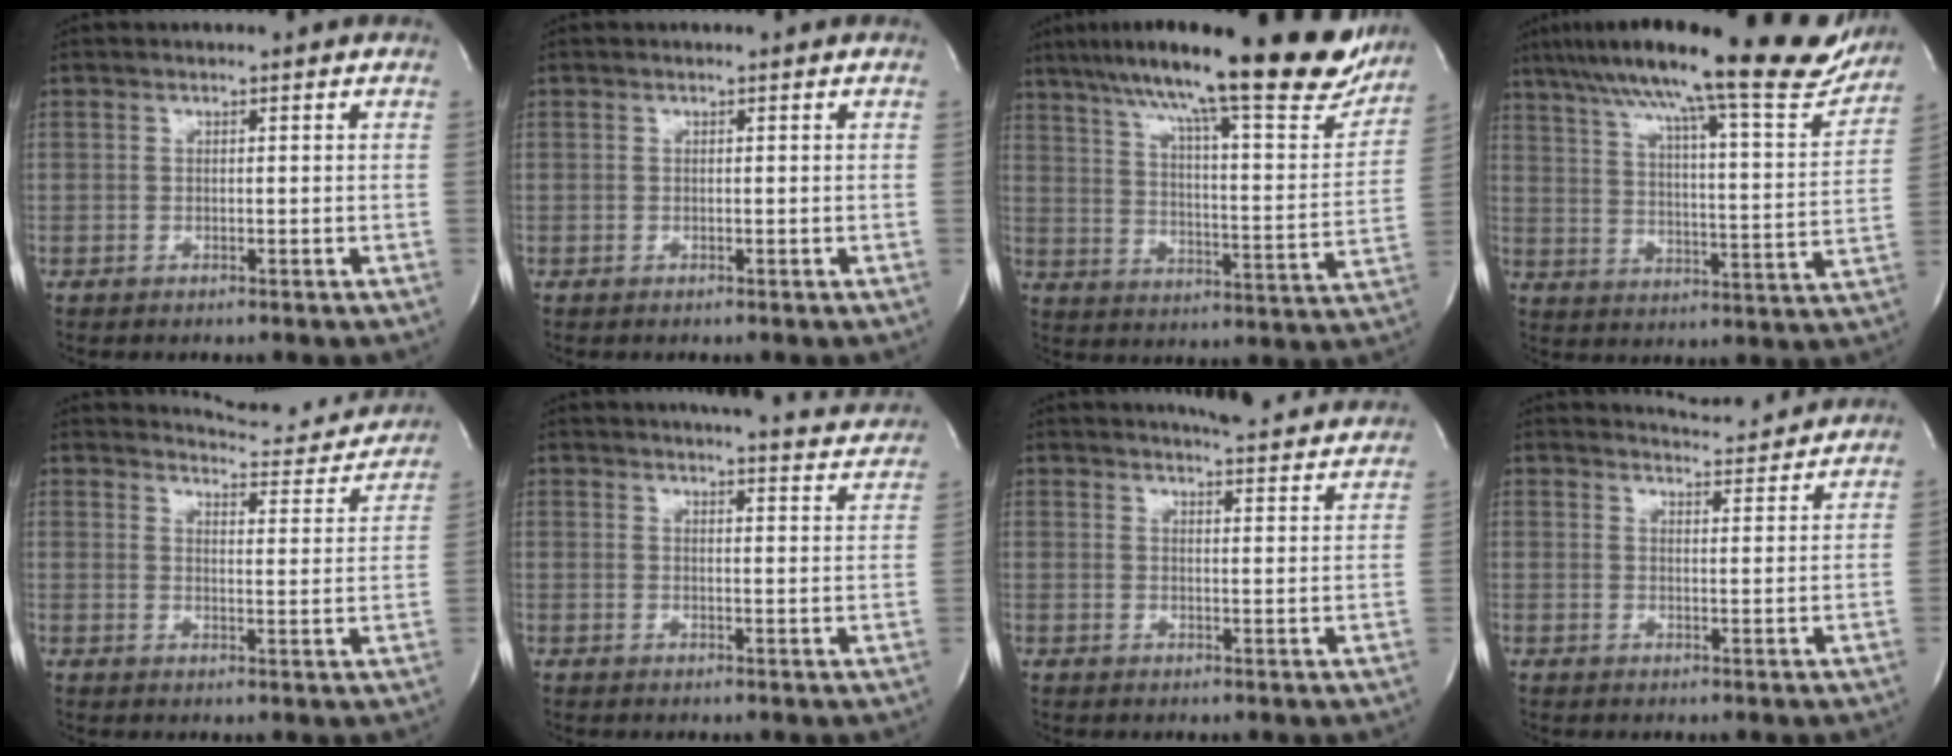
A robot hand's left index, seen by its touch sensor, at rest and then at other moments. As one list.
[{"total": 0.0}, {"total": 26.2, "force": [20.9, 3.8, 15.3], "torque": [-0.239, -0.016, 0.283]}, {"total": 25.1, "force": [20.7, 2.7, 14.0], "torque": [-0.219, -0.015, 0.279]}, {"total": 10.3, "force": [10.3, 1.0, 0.2], "torque": [0.001, -0.031, 0.117]}, {"total": 13.2, "force": [12.7, 1.3, 3.4], "torque": [-0.035, -0.032, 0.134]}, {"total": 12.5, "force": [12.0, 1.3, 3.6], "torque": [-0.044, -0.012, 0.135]}, {"total": 5.7, "force": [5.7, 0.1, -0.1], "torque": [-0.011, -0.005, 0.073]}]